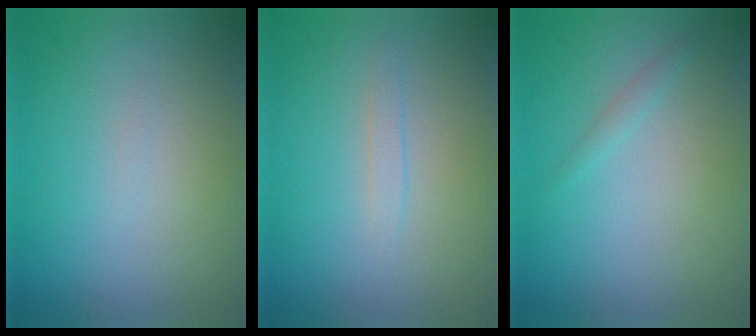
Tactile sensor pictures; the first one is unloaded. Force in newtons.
{"total": 0.9, "press": 0.8, "slide": 0.1}
{"total": 0.7, "press": 0.7, "slide": 0.0}